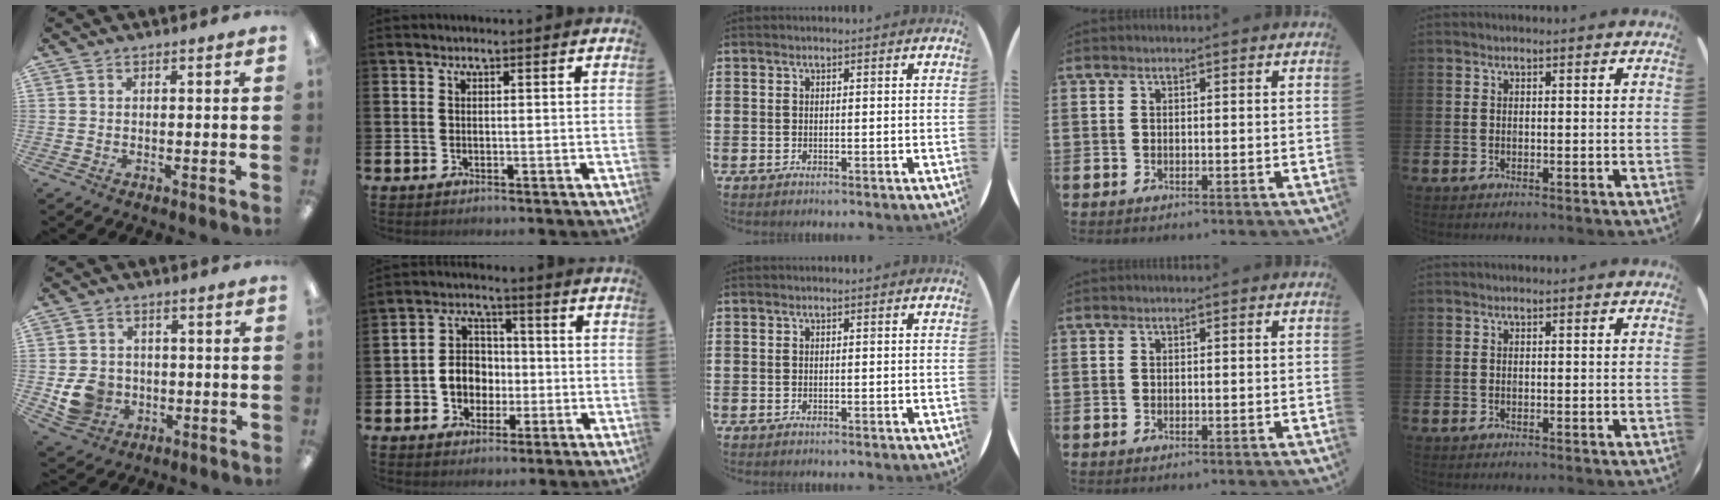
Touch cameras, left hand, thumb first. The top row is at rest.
{"thumb": {"total": 7.8, "force": [-1.6, 7.0, 3.0], "torque": [-0.068, 0.010, -0.025]}, "index": {"total": 5.4, "force": [-0.7, 4.9, 2.1], "torque": [-0.042, 0.010, -0.019]}}